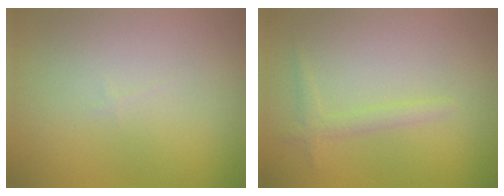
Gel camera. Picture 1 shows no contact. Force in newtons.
{"total": 1.3, "press": 1.3, "slide": 0.1}